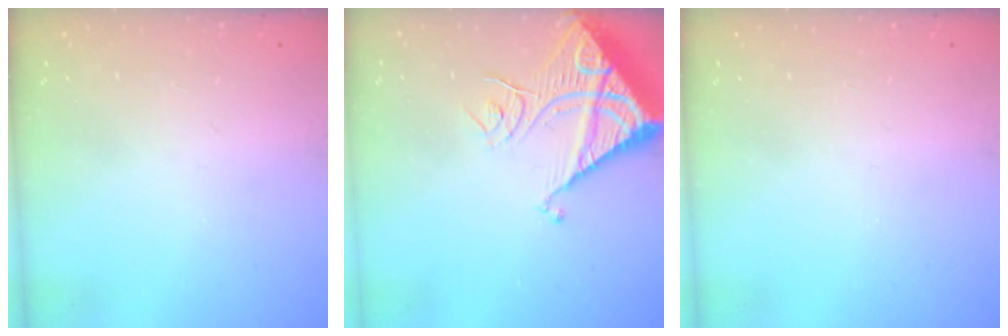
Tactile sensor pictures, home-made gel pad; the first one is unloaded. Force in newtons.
{"total": 13.1, "press": 13.0, "slide": 1.5}
{"total": 0.0}